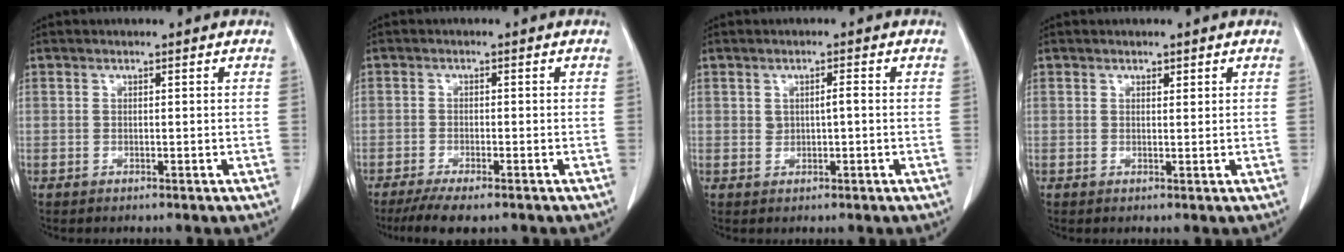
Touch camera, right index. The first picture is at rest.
{"total": 5.9, "force": [-4.5, 1.2, 3.7], "torque": [-0.059, -0.012, -0.070]}
{"total": 1.9, "force": [0.5, 1.2, 1.4], "torque": [-0.016, 0.005, 0.011]}
{"total": 0.8, "force": [0.6, 0.4, 0.4], "torque": [-0.005, -0.005, 0.008]}